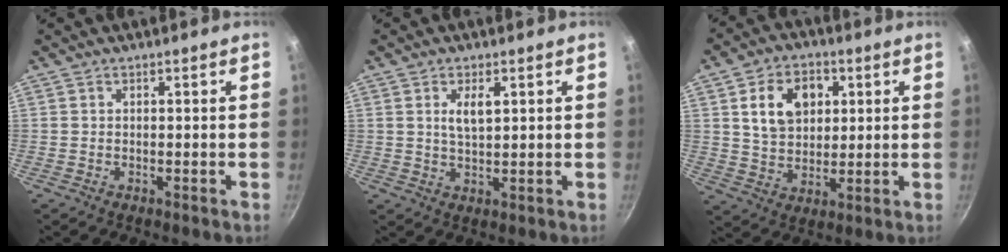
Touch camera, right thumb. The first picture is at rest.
{"total": 4.1, "force": [1.4, 1.7, 3.4], "torque": [-0.055, -0.007, 0.028]}
{"total": 11.7, "force": [3.4, 8.5, 7.2], "torque": [-0.093, -0.003, 0.057]}